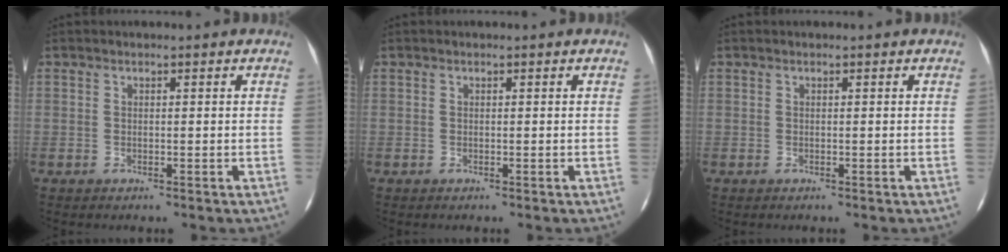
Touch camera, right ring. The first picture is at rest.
{"total": 0.0}
{"total": 0.0}